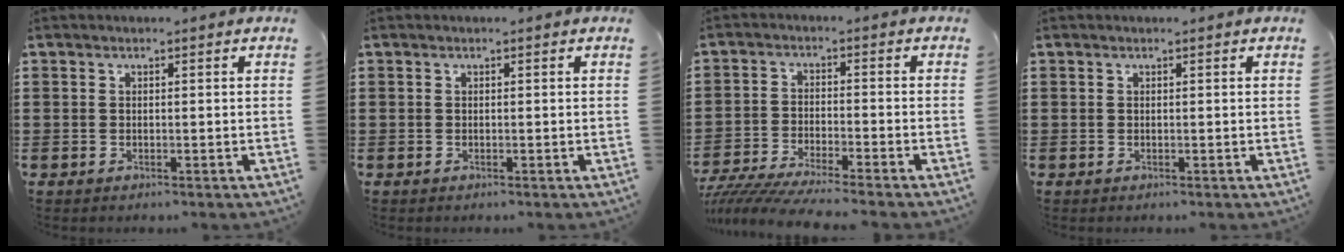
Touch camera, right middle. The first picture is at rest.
{"total": 0.0}
{"total": 6.2, "force": [-6.0, -0.1, 1.5], "torque": [-0.040, -0.014, -0.123]}
{"total": 0.0}